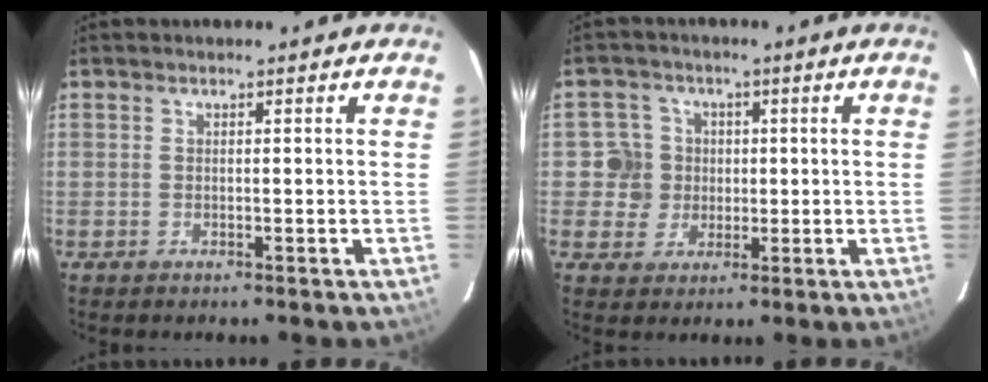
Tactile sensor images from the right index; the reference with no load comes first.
{"total": 5.7, "force": [0.1, 5.7, 0.5], "torque": [-0.007, 0.010, -0.002]}